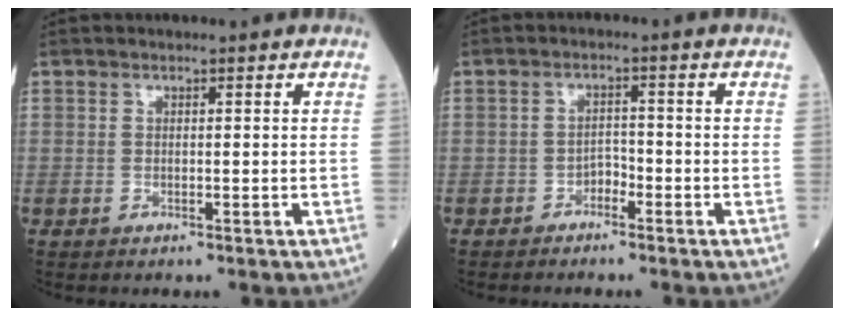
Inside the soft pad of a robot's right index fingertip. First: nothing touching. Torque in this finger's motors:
{"motor_torque": [0.10, 0.03, 0.03, 0.01]}